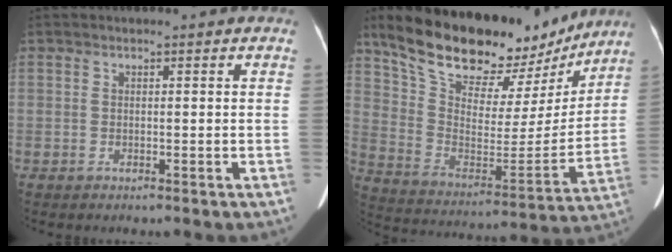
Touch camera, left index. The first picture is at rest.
{"total": 25.4, "force": [21.1, 8.3, 11.3], "torque": [-0.189, -0.013, 0.321]}